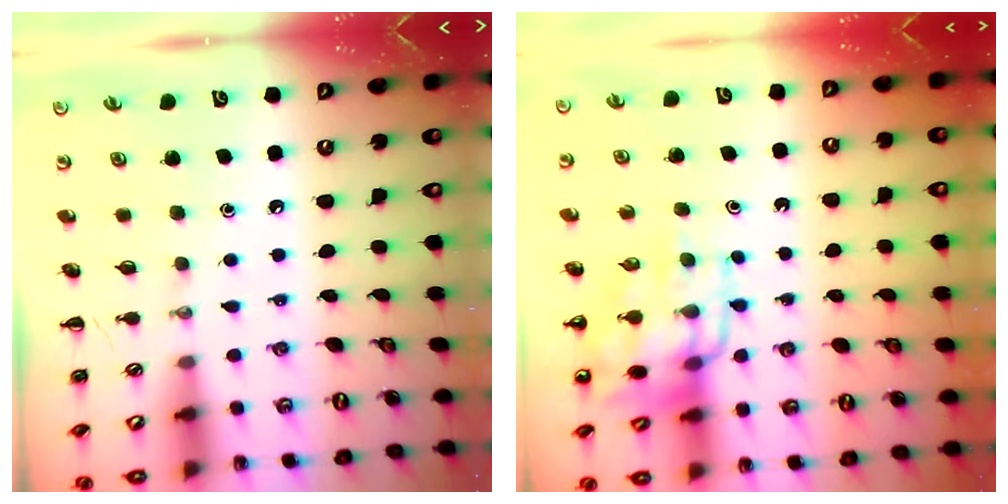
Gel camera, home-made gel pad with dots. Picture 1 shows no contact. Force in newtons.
{"total": 13.9, "press": 13.6, "slide": 2.7}